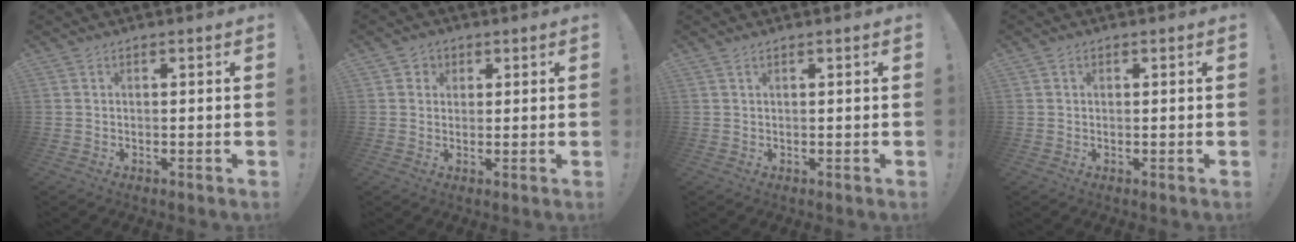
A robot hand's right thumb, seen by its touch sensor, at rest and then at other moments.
{"total": 3.1, "force": [1.0, 2.8, 0.6], "torque": [-0.006, -0.001, 0.018]}
{"total": 0.8, "force": [0.6, 0.2, 0.4], "torque": [-0.014, 0.002, 0.012]}
{"total": 0.6, "force": [0.3, 0.6, 0.0], "torque": [0.006, -0.001, 0.004]}